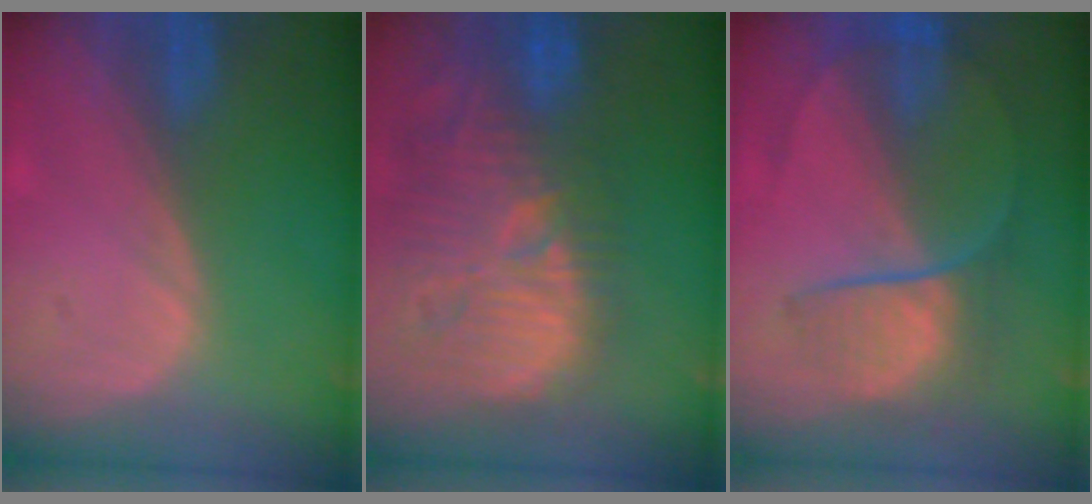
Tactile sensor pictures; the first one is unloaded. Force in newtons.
{"total": 13.9, "press": 12.7, "slide": 5.5}
{"total": 6.9, "press": 6.6, "slide": 1.7}